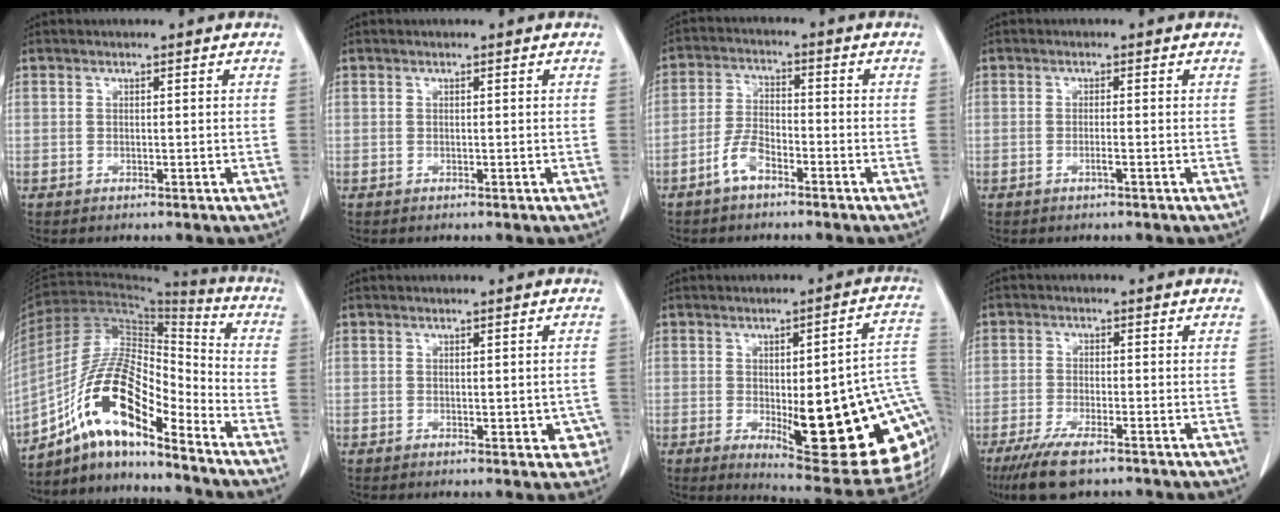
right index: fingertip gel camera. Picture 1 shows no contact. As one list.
[{"total": 0.0}, {"total": 4.8, "force": [-3.1, 1.7, 3.2], "torque": [-0.073, 0.006, -0.061]}, {"total": 1.2, "force": [-0.5, -0.2, 1.0], "torque": [-0.020, 0.000, -0.009]}, {"total": 15.6, "force": [-9.6, 3.7, 11.8], "torque": [-0.225, 0.025, -0.168]}, {"total": 3.6, "force": [-0.8, 1.8, 3.0], "torque": [-0.017, 0.006, -0.004]}, {"total": 24.0, "force": [-2.6, 5.3, 23.3], "torque": [-0.224, 0.002, -0.019]}, {"total": 7.3, "force": [-5.1, 1.4, 5.0], "torque": [-0.093, -0.018, -0.085]}]